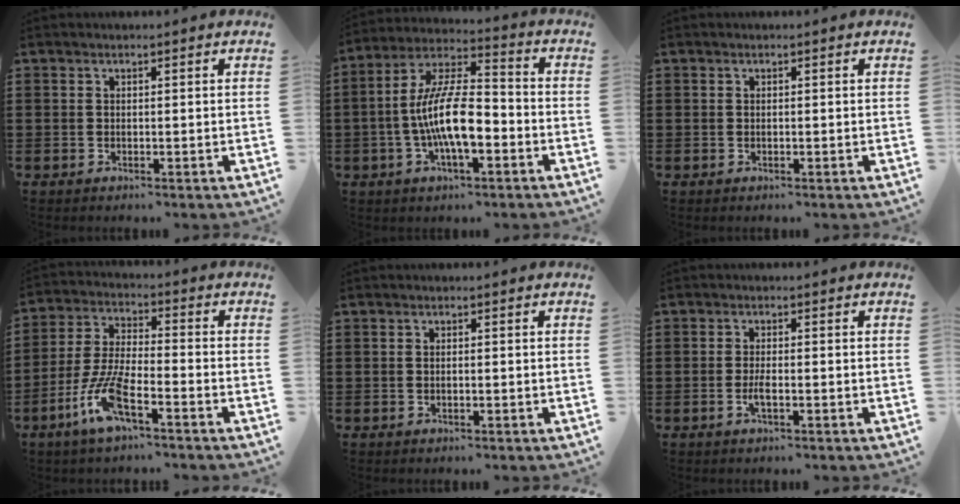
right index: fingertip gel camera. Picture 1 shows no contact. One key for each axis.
{"total": 12.0, "fx": -3.0, "fy": 4.4, "fz": 10.7, "tx": -0.227, "ty": -0.002, "tz": -0.058}
{"total": 0.0}
{"total": 8.8, "fx": -5.1, "fy": 1.5, "fz": 6.9, "tx": -0.173, "ty": -0.019, "tz": -0.103}
{"total": 0.6, "fx": -0.2, "fy": 0.1, "fz": 0.5, "tx": -0.011, "ty": -0.004, "tz": -0.002}
{"total": 2.3, "fx": -0.8, "fy": 0.3, "fz": 2.1, "tx": -0.047, "ty": -0.005, "tz": -0.016}